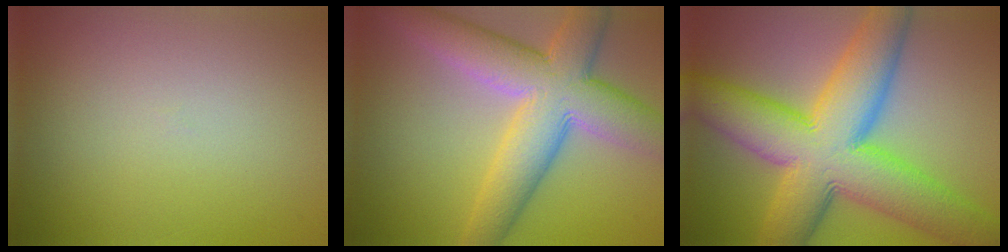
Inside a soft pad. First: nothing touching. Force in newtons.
{"total": 9.9, "press": 9.9, "slide": 0.6}
{"total": 13.6, "press": 13.6, "slide": 0.2}